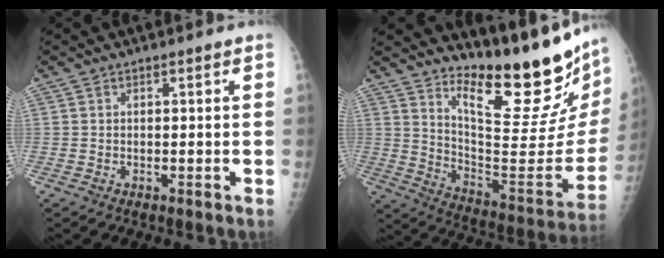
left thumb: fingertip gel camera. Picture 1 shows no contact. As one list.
[{"total": 23.8, "force": [18.6, 4.4, 14.2], "torque": [-0.183, -0.165, 0.278]}]